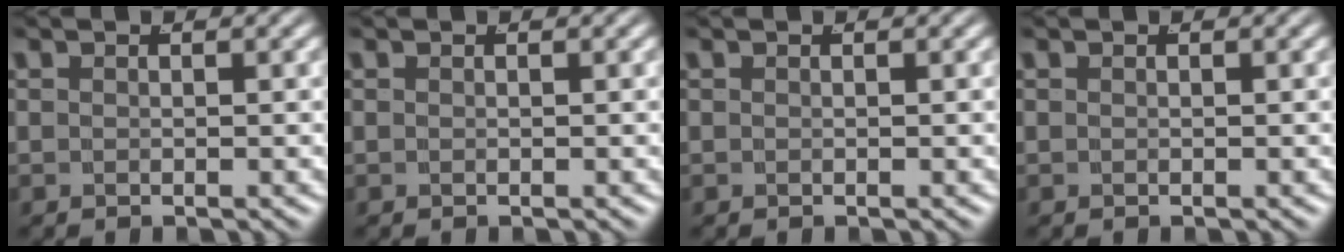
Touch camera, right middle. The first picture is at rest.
{"total": 0.0}
{"total": 0.0}
{"total": 0.0}